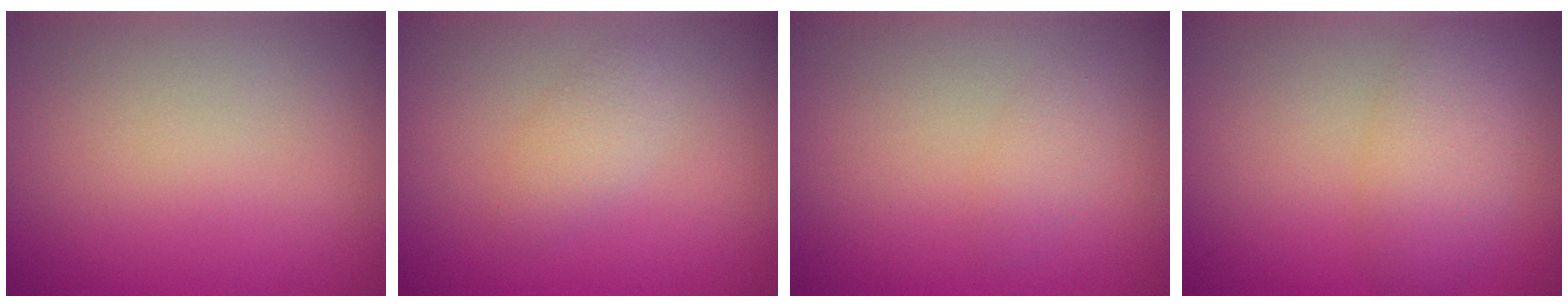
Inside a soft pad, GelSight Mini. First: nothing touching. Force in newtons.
{"total": 1.8, "press": 1.8, "slide": 0.1}
{"total": 1.3, "press": 1.3, "slide": 0.1}
{"total": 3.8, "press": 3.8, "slide": 0.0}